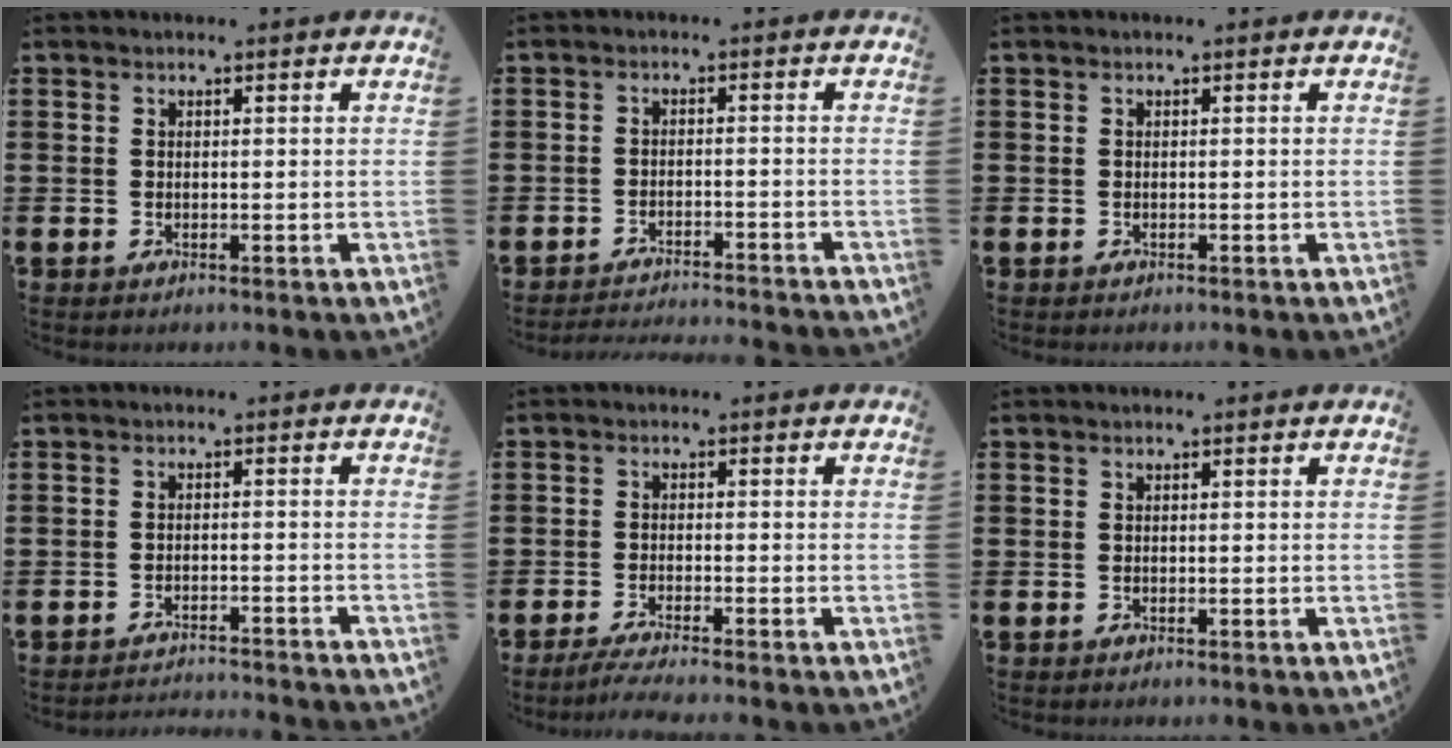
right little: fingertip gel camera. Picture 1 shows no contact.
{"total": 2.3, "force": [-2.3, -0.3, 0.1], "torque": [-0.002, 0.004, -0.048]}
{"total": 0.0}
{"total": 1.9, "force": [-1.9, -0.2, -0.1], "torque": [-0.001, 0.005, -0.040]}
{"total": 2.3, "force": [-1.8, -0.1, 1.5], "torque": [-0.023, -0.003, -0.031]}
{"total": 0.0}